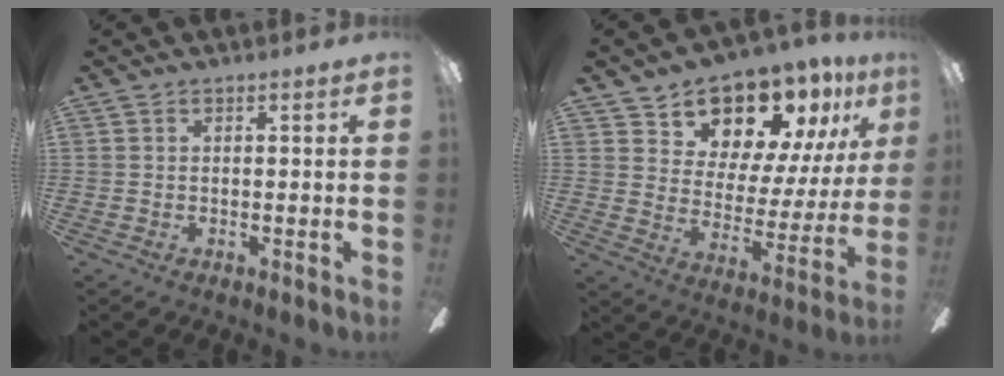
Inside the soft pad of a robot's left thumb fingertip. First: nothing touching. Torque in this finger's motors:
{"motor_torque": [0.60, 0.57, 1.04, -1.44, 0.03]}